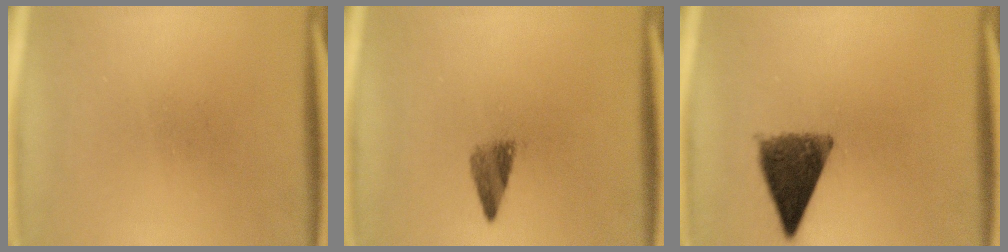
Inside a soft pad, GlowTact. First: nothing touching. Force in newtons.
{"total": 2.9}
{"total": 9.1}